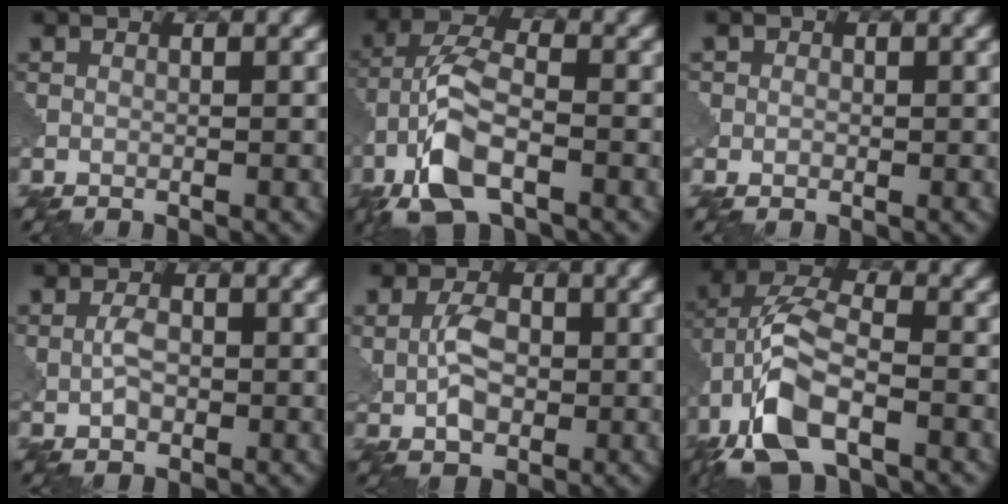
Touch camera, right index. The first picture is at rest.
{"total": 7.0, "force": [-3.3, 3.0, 5.5], "torque": [-0.119, 0.006, -0.076]}
{"total": 2.1, "force": [0.5, 1.9, 0.8], "torque": [0.002, 0.007, -0.007]}
{"total": 2.2, "force": [0.0, 1.6, 1.5], "torque": [-0.028, 0.003, -0.002]}
{"total": 4.5, "force": [0.1, 3.3, 3.1], "torque": [-0.057, 0.002, -0.004]}
{"total": 7.8, "force": [-3.5, 3.4, 6.1], "torque": [-0.135, 0.009, -0.079]}